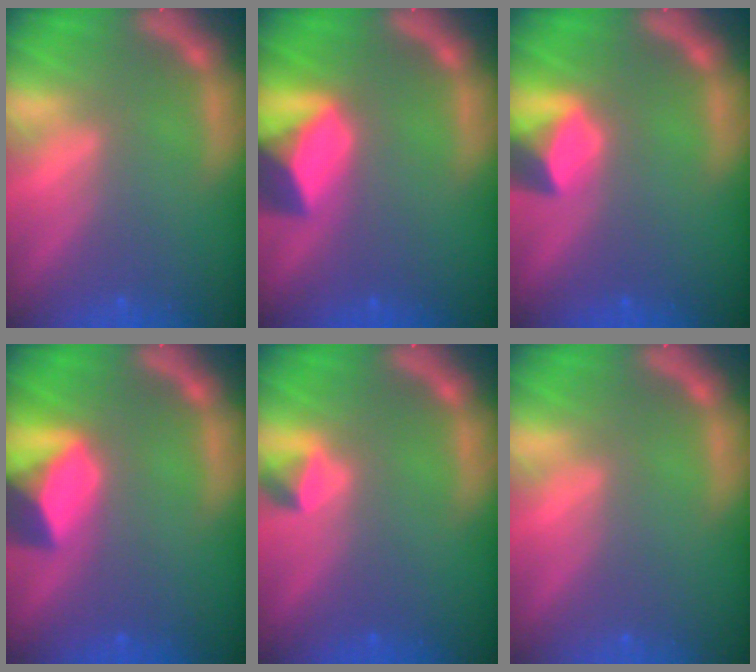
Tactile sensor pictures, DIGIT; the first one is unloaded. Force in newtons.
{"total": 6.4}
{"total": 3.4}
{"total": 5.9}
{"total": 1.4}
{"total": 0.0}